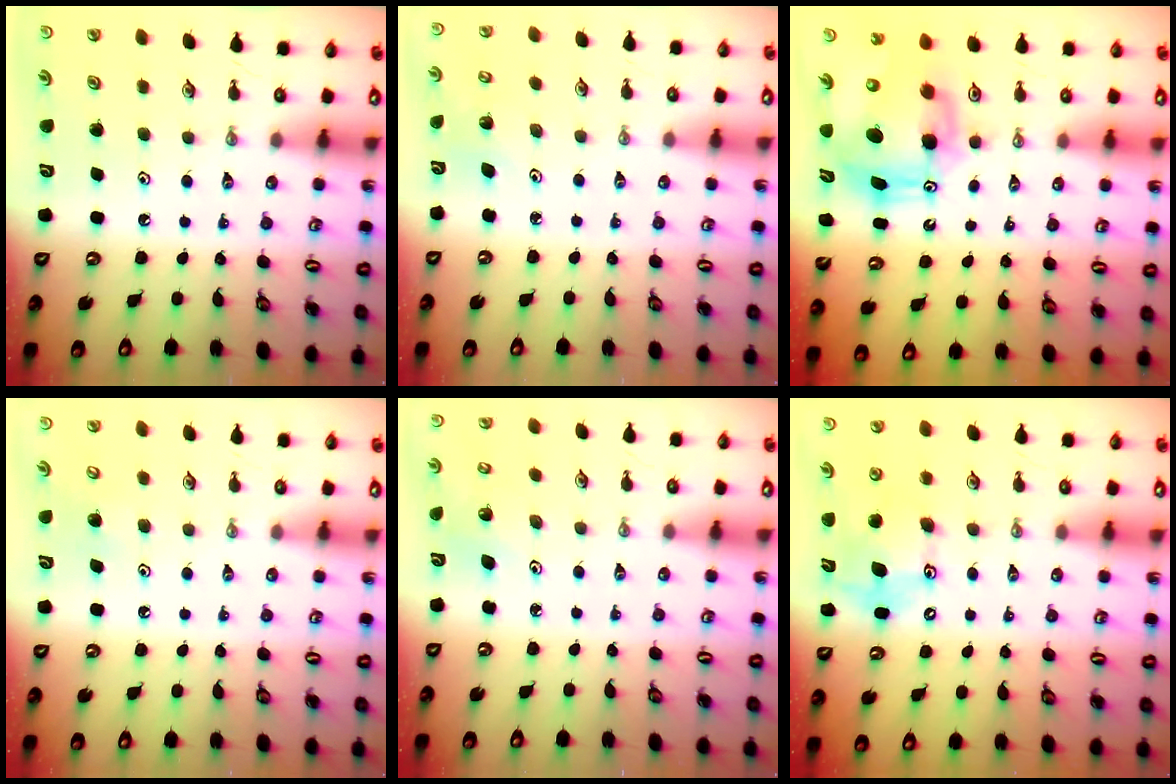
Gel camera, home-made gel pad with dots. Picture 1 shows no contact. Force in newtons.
{"total": 4.0, "press": 3.9, "slide": 0.5}
{"total": 9.9, "press": 9.7, "slide": 2.0}
{"total": 5.1, "press": 5.1, "slide": 0.4}
{"total": 3.5, "press": 3.3, "slide": 0.9}
{"total": 12.0, "press": 11.7, "slide": 2.8}